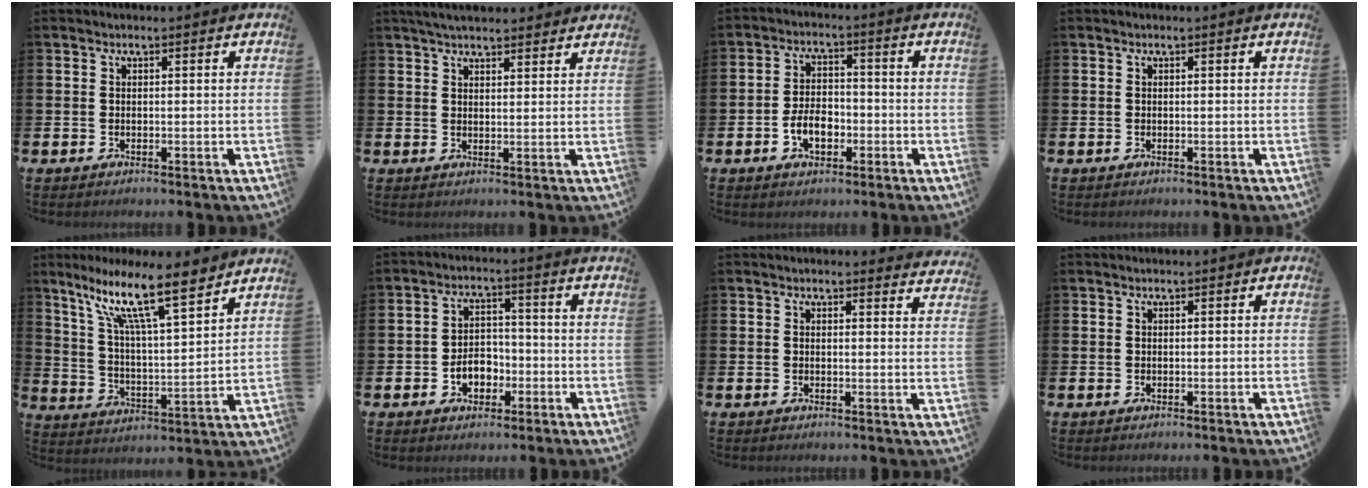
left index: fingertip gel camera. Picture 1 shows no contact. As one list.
[{"total": 3.7, "force": [3.5, 0.8, 1.0], "torque": [-0.021, -0.010, 0.065]}, {"total": 4.8, "force": [-1.8, 2.9, 3.3], "torque": [-0.051, 0.006, -0.035]}, {"total": 0.0}, {"total": 13.2, "force": [9.9, 2.7, 8.3], "torque": [-0.169, -0.049, 0.166]}, {"total": 4.3, "force": [-1.7, 3.2, 2.4], "torque": [-0.041, 0.006, -0.037]}, {"total": 1.9, "force": [1.9, 0.2, 0.0], "torque": [0.003, -0.008, 0.033]}, {"total": 0.0}]